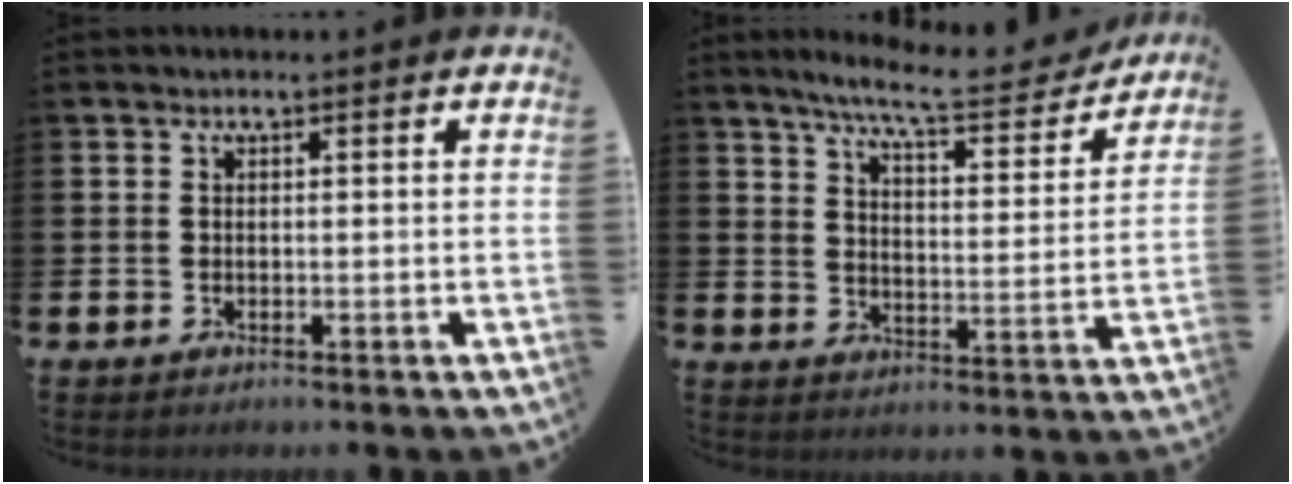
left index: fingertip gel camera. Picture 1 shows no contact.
{"total": 8.4, "force": [7.5, 1.0, 3.6], "torque": [-0.082, -0.048, 0.126]}